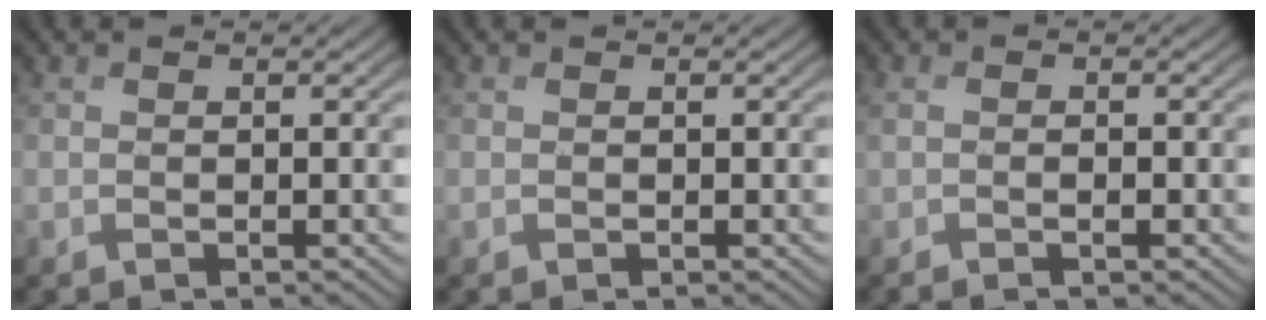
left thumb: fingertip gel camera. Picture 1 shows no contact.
{"total": 0.0}
{"total": 1.7, "force": [-0.4, 0.6, 1.5], "torque": [-0.032, -0.001, -0.006]}